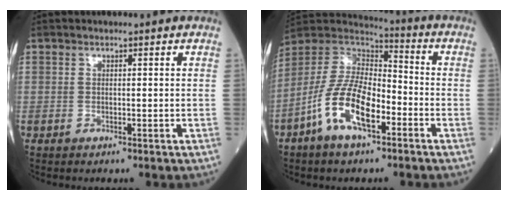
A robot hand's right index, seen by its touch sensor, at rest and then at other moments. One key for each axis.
{"total": 13.0, "fx": -5.9, "fy": 4.9, "fz": 10.5, "tx": -0.220, "ty": 0.009, "tz": -0.114}